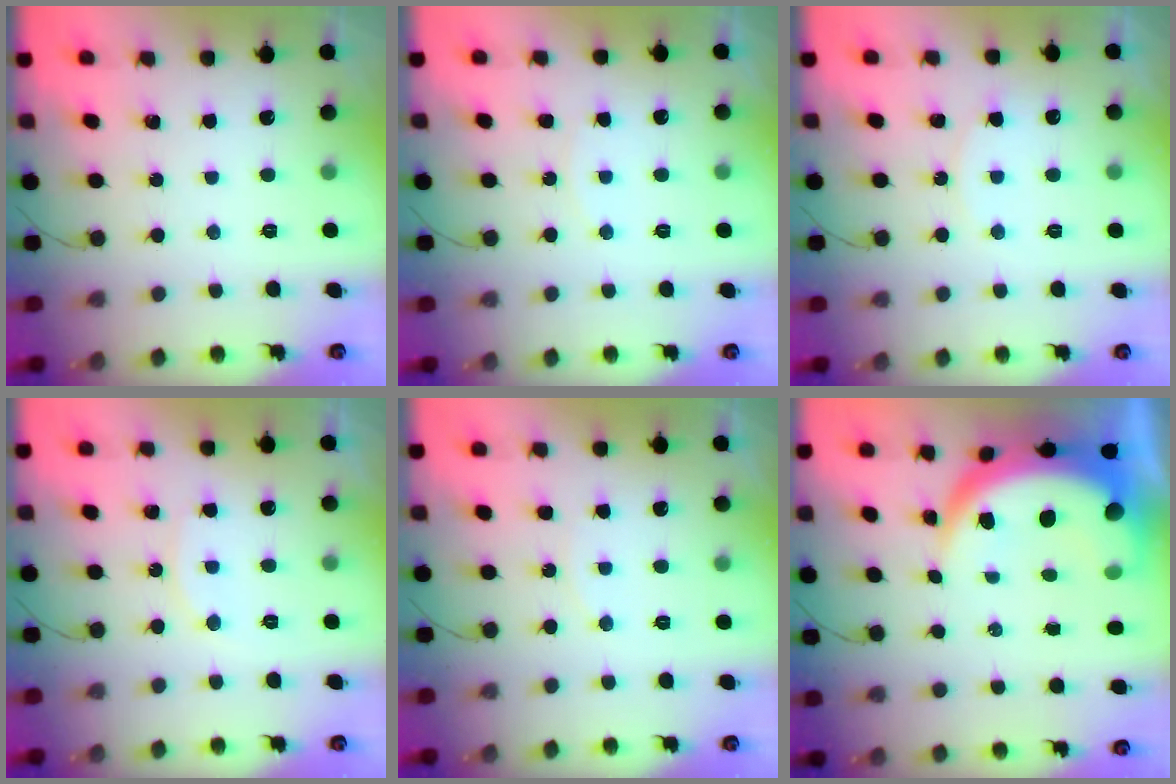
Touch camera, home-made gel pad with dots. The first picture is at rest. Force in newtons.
{"total": 6.1, "press": 6.1, "slide": 0.4}
{"total": 4.6, "press": 4.6, "slide": 0.5}
{"total": 6.8, "press": 6.8, "slide": 0.3}
{"total": 5.6, "press": 5.6, "slide": 0.5}
{"total": 13.1, "press": 13.0, "slide": 1.4}